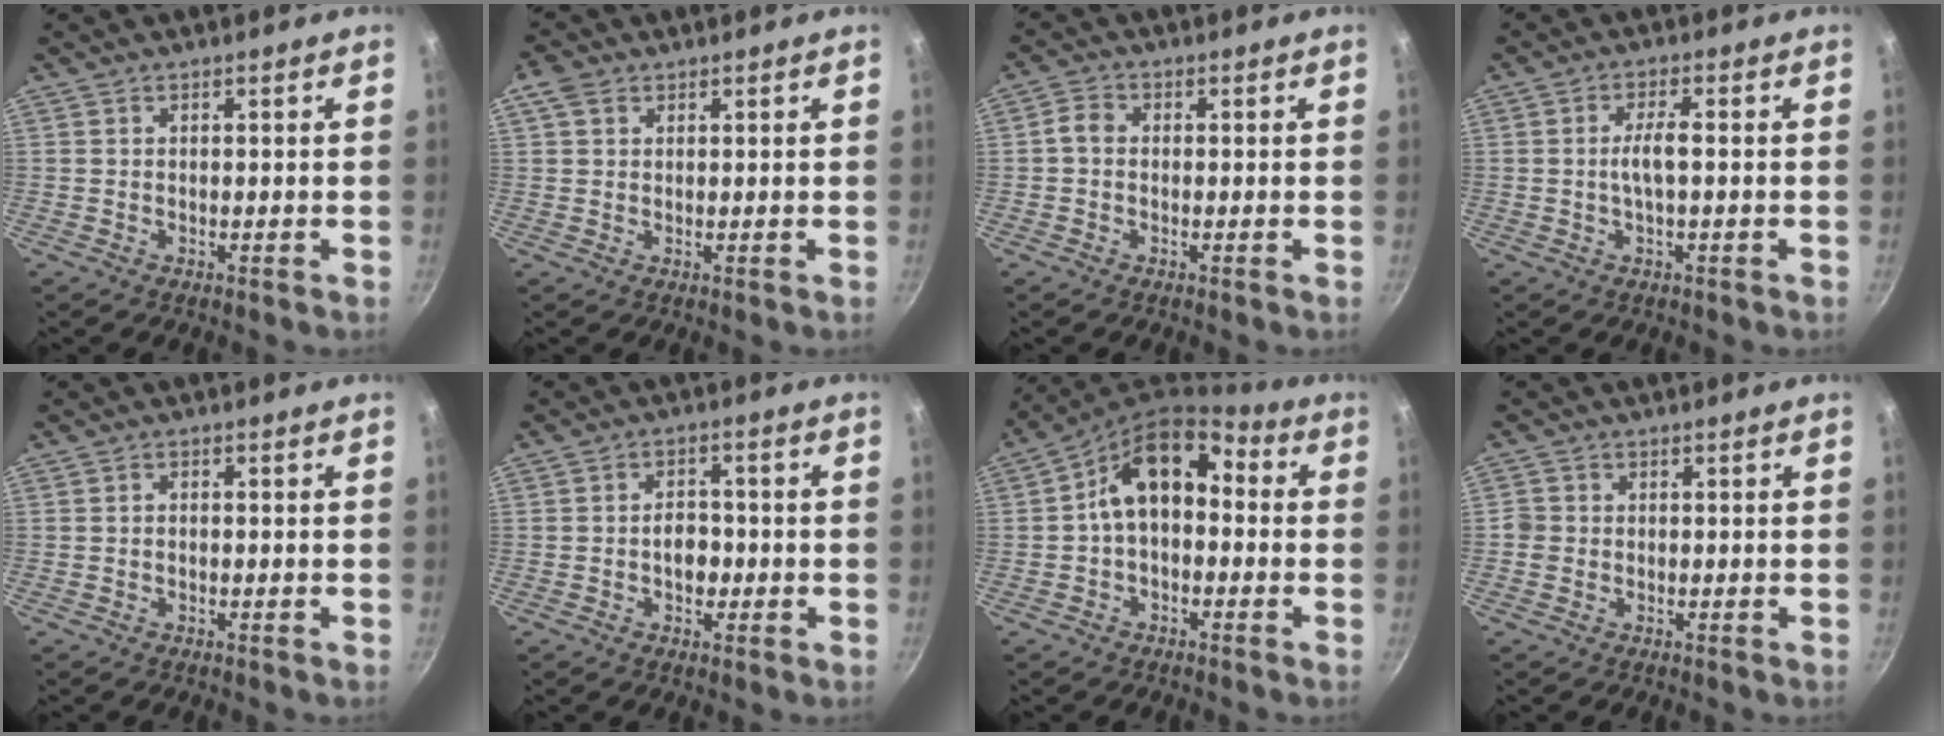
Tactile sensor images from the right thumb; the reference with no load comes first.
{"total": 3.2, "force": [1.4, 2.2, 1.7], "torque": [-0.030, 0.003, 0.024]}
{"total": 2.5, "force": [-0.3, 2.0, 1.5], "torque": [-0.033, 0.012, -0.013]}
{"total": 3.9, "force": [-0.3, 0.8, 3.8], "torque": [-0.077, 0.013, -0.007]}
{"total": 0.8, "force": [-0.4, 0.5, 0.5], "torque": [-0.012, 0.007, -0.005]}
{"total": 4.6, "force": [-1.0, 3.3, 3.1], "torque": [-0.022, 0.011, -0.017]}
{"total": 11.7, "force": [0.5, 7.8, 8.7], "torque": [-0.118, 0.045, -0.011]}
{"total": 2.0, "force": [-0.6, 1.8, 0.6], "torque": [-0.003, 0.009, -0.013]}